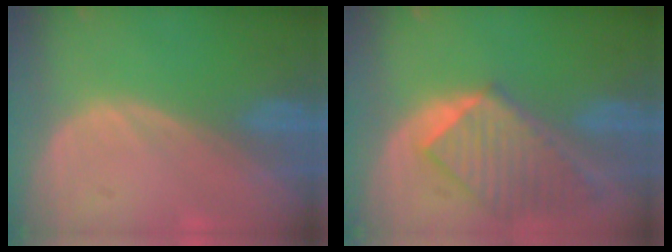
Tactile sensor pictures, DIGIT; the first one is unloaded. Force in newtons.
{"total": 8.8, "press": 7.9, "slide": 3.9}